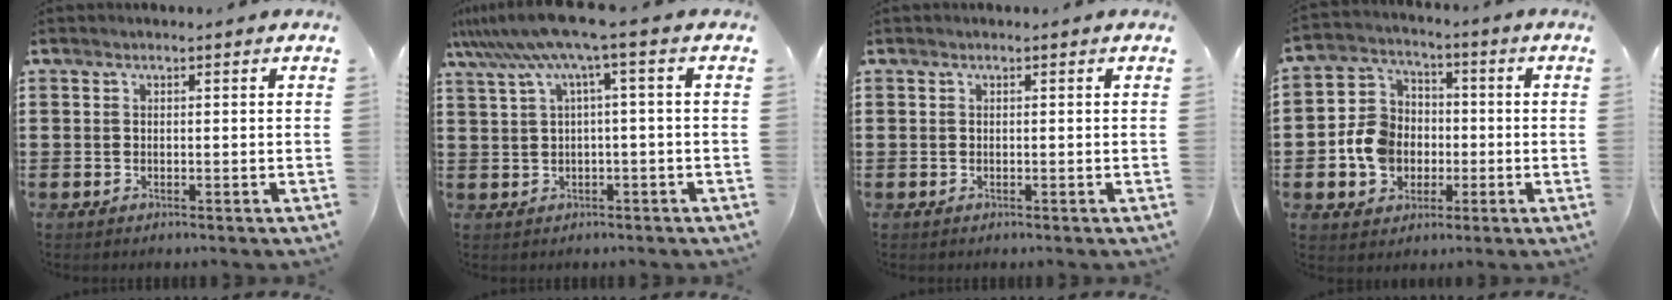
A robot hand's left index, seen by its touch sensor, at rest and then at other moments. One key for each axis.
{"total": 7.1, "fx": 2.3, "fy": -0.3, "fz": 6.7, "tx": -0.139, "ty": -0.019, "tz": 0.038}
{"total": 0.0}
{"total": 8.2, "fx": -1.4, "fy": 7.3, "fz": 3.5, "tx": -0.101, "ty": 0.023, "tz": -0.025}